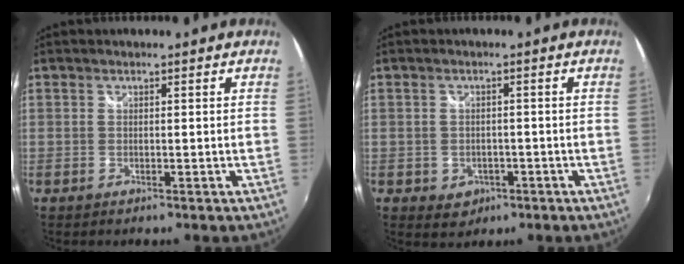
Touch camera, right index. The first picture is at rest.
{"total": 4.2, "force": [-1.4, 3.6, 1.4], "torque": [-0.038, 0.002, -0.009]}